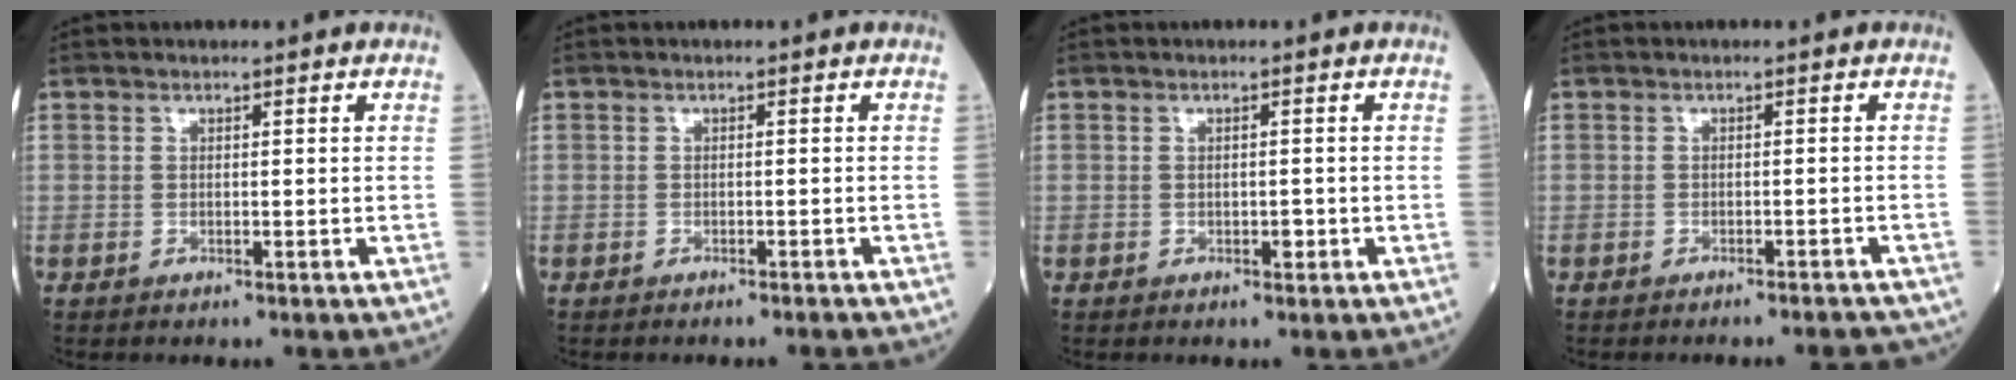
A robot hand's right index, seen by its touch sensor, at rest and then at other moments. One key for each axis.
{"total": 1.9, "fx": -1.8, "fy": 0.1, "fz": 0.5, "tx": -0.010, "ty": -0.002, "tz": -0.022}
{"total": 1.2, "fx": -0.4, "fy": 0.6, "fz": 1.0, "tx": -0.017, "ty": 0.000, "tz": -0.004}
{"total": 5.3, "fx": -5.0, "fy": 1.2, "fz": 1.4, "tx": -0.011, "ty": -0.006, "tz": -0.053}